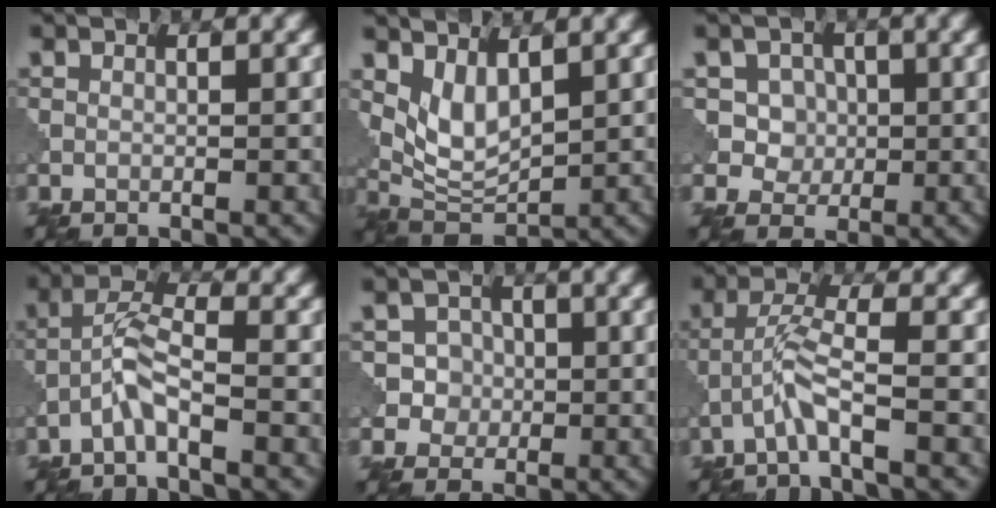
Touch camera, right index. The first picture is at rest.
{"total": 4.1, "force": [1.8, 2.0, 3.0], "torque": [-0.063, -0.011, 0.044]}
{"total": 4.5, "force": [1.2, 4.0, 1.7], "torque": [-0.024, 0.001, 0.021]}
{"total": 3.0, "force": [-1.7, 0.5, 2.4], "torque": [-0.057, 0.012, -0.040]}
{"total": 3.5, "force": [0.0, 3.4, 0.7], "torque": [0.005, 0.012, -0.007]}
{"total": 3.0, "force": [-1.6, 0.1, 2.5], "torque": [-0.055, 0.013, -0.039]}